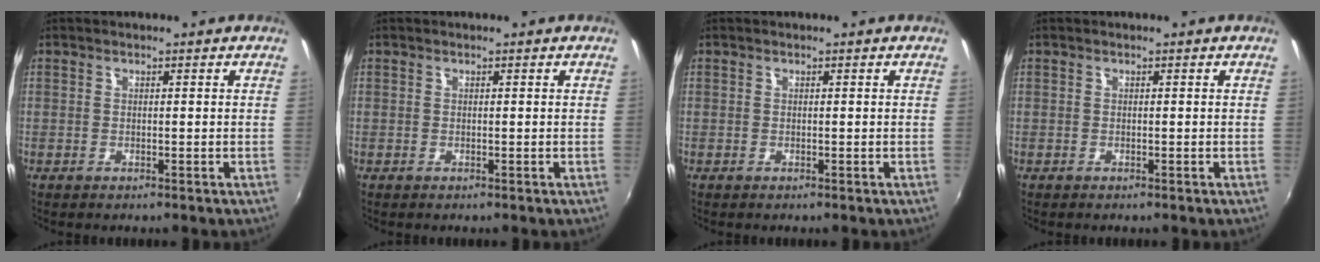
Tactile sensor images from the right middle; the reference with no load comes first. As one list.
[{"total": 0.0}, {"total": 0.0}, {"total": 0.0}]